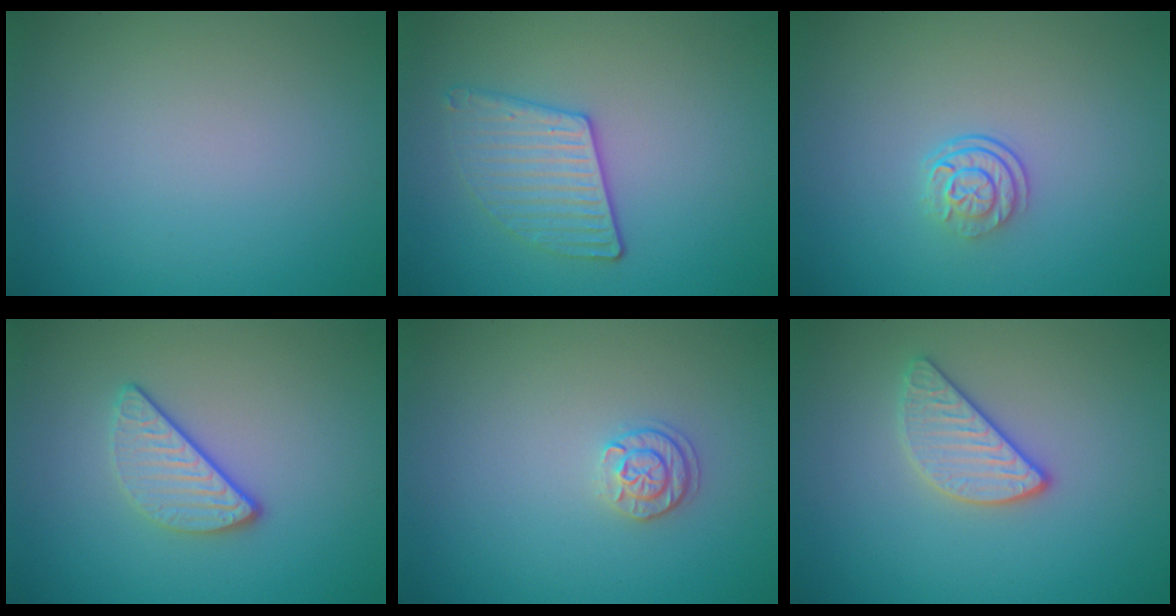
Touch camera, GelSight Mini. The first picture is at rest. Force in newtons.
{"total": 3.1, "press": 2.9, "slide": 1.0}
{"total": 2.6, "press": 1.8, "slide": 1.9}
{"total": 2.9, "press": 2.4, "slide": 1.7}
{"total": 1.7, "press": 1.6, "slide": 0.4}
{"total": 2.6, "press": 2.5, "slide": 0.8}